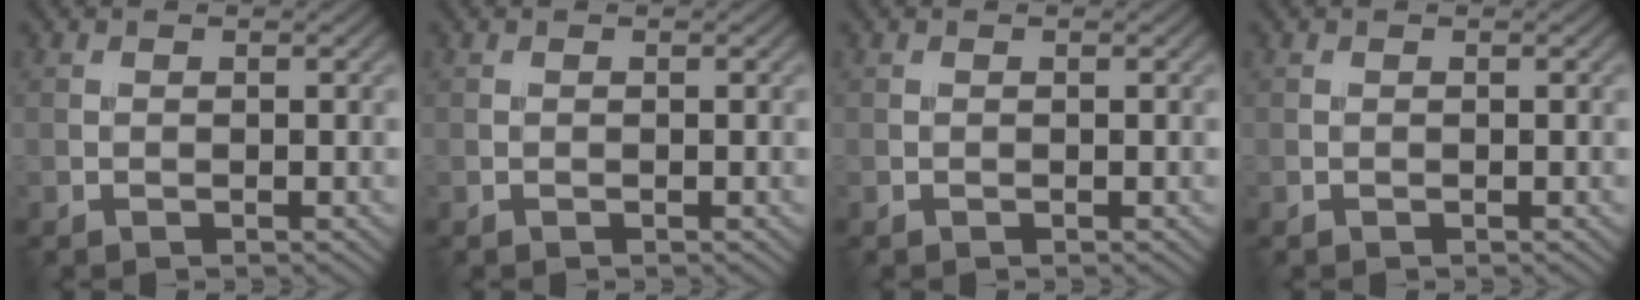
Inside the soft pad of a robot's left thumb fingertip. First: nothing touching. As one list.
[{"total": 0.0}, {"total": 0.0}, {"total": 0.0}]